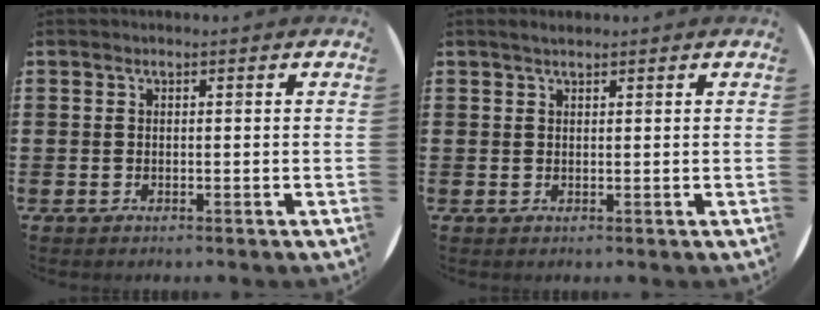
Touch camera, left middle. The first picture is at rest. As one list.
[{"total": 1.0, "force": [0.9, 0.2, 0.4], "torque": [-0.007, 0.004, 0.016]}]